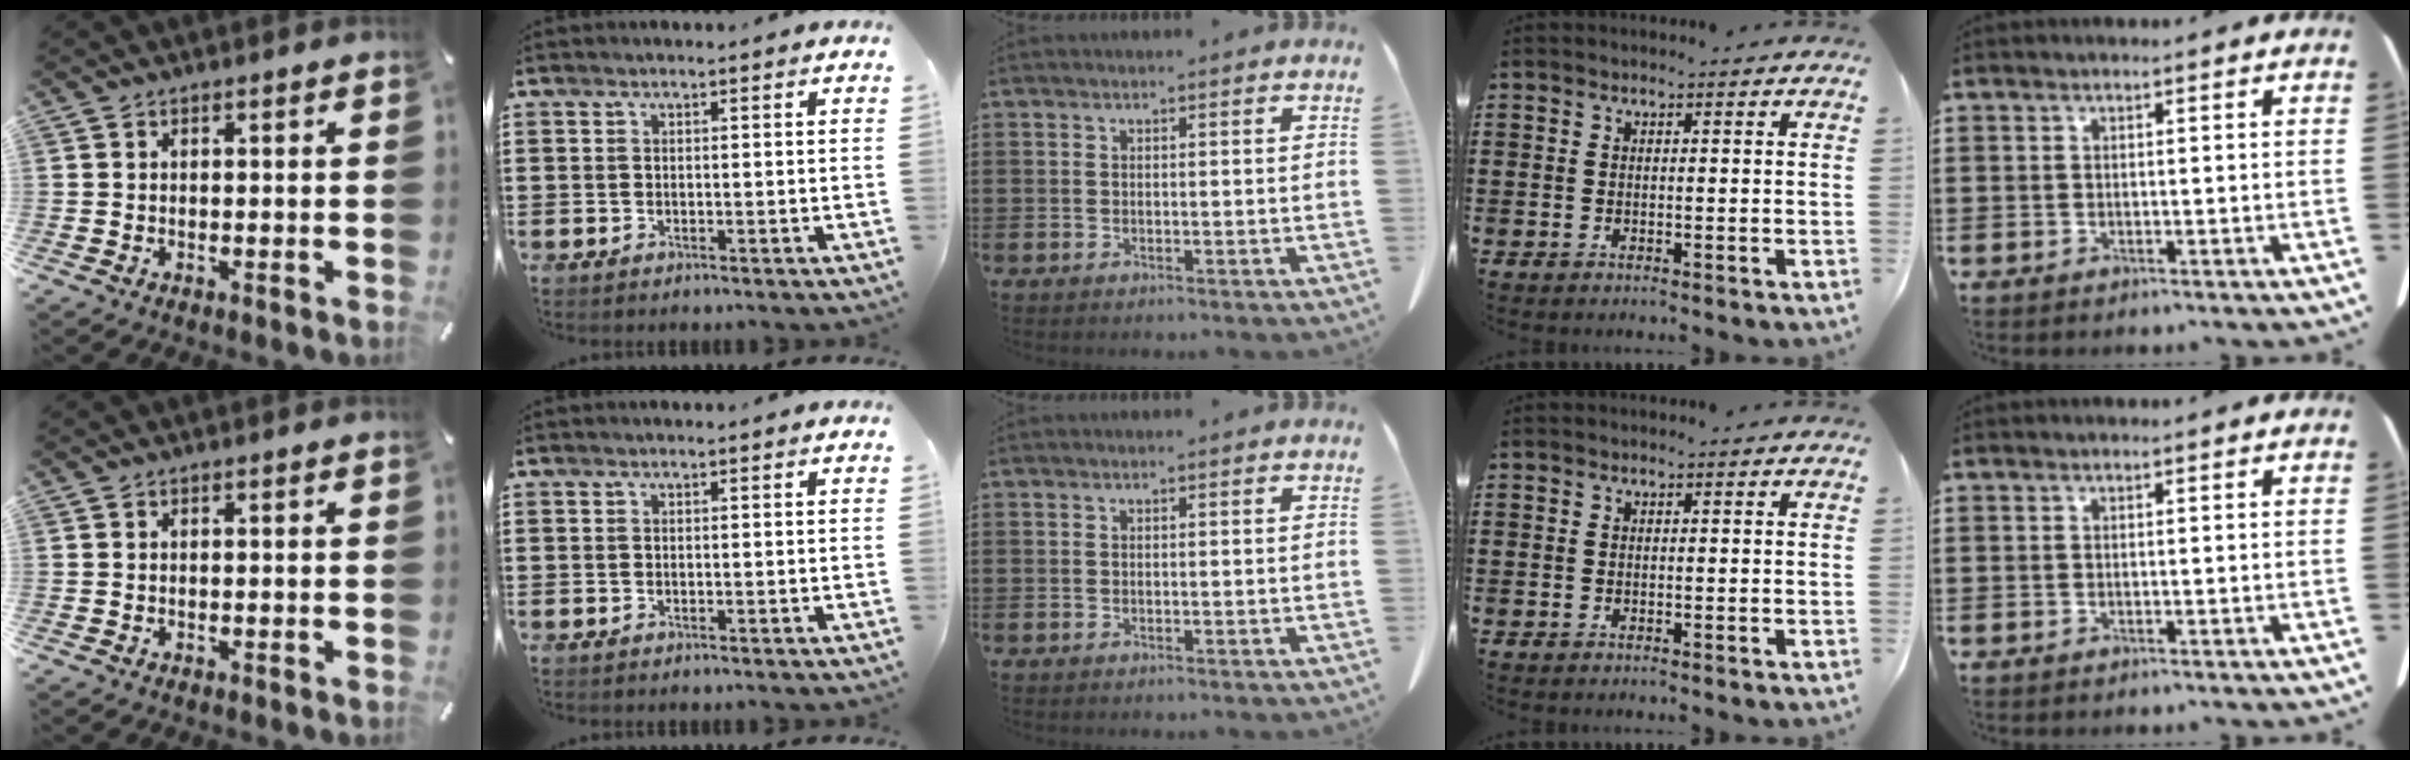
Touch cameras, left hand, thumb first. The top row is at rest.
{}